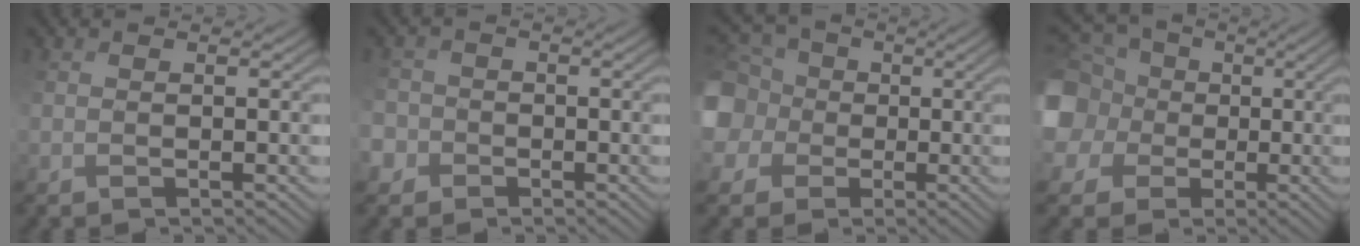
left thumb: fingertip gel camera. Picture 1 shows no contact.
{"total": 3.0, "force": [-1.4, 2.6, 0.4], "torque": [-0.023, 0.003, -0.032]}
{"total": 10.9, "force": [0.5, 10.1, 4.0], "torque": [-0.165, 0.001, -0.014]}
{"total": 13.6, "force": [1.3, 12.5, 5.3], "torque": [-0.207, 0.014, -0.004]}